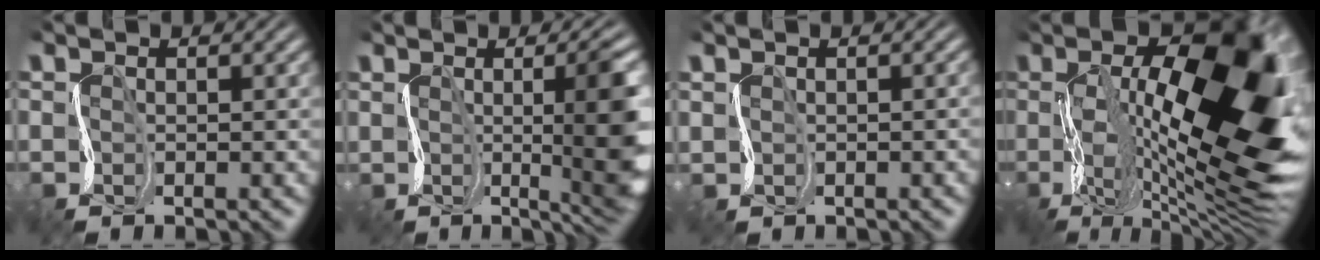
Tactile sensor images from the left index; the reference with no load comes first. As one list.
[{"total": 7.2, "force": [0.8, 1.6, 7.0], "torque": [-0.088, -0.008, 0.027]}, {"total": 0.8, "force": [-0.1, 0.1, -0.8], "torque": [0.007, 0.010, 0.009]}, {"total": 15.4, "force": [0.7, 7.3, 13.5], "torque": [-0.226, 0.006, 0.018]}]